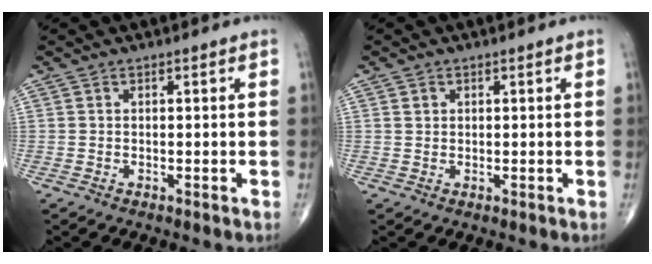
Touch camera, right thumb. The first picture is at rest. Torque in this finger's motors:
{"motor_torque": [-0.15, -0.02, -0.08, 0.01, -0.03]}